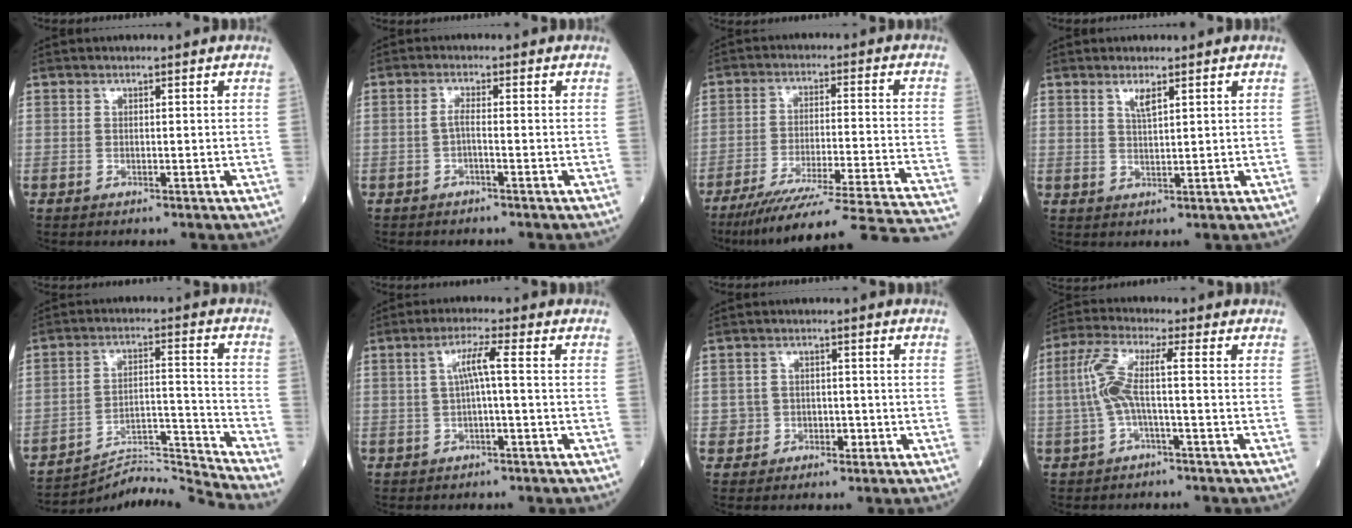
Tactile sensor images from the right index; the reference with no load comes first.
{"total": 1.6, "force": [-0.8, 0.0, 1.4], "torque": [-0.025, 0.002, -0.020]}
{"total": 27.5, "force": [-24.7, -1.9, 12.0], "torque": [-0.100, -0.051, -0.343]}
{"total": 2.1, "force": [1.3, 0.2, 1.7], "torque": [-0.036, -0.003, 0.027]}
{"total": 11.6, "force": [-11.0, -3.8, -0.5], "torque": [0.011, 0.035, -0.188]}
{"total": 4.0, "force": [0.2, -0.1, 4.0], "torque": [-0.076, 0.014, 0.006]}
{"total": 3.1, "force": [-0.9, 2.9, 0.3], "torque": [0.010, 0.013, -0.013]}
{"total": 6.5, "force": [-0.8, 0.7, 6.4], "torque": [-0.144, 0.026, -0.020]}